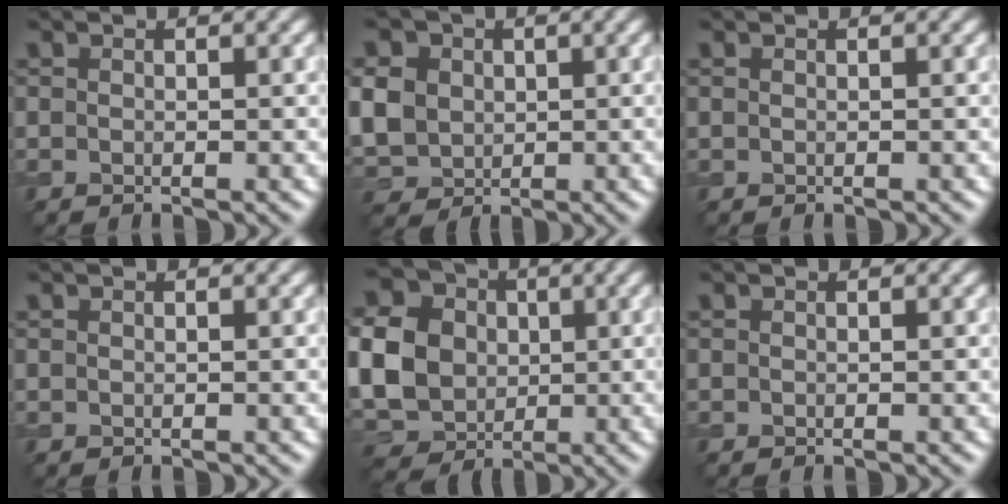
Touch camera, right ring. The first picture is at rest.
{"total": 7.7, "force": [1.5, 6.5, 3.9], "torque": [-0.105, 0.021, 0.021]}
{"total": 0.0}
{"total": 0.0}
{"total": 10.2, "force": [0.1, 8.6, 5.5], "torque": [-0.142, -0.002, -0.007]}
{"total": 0.0}